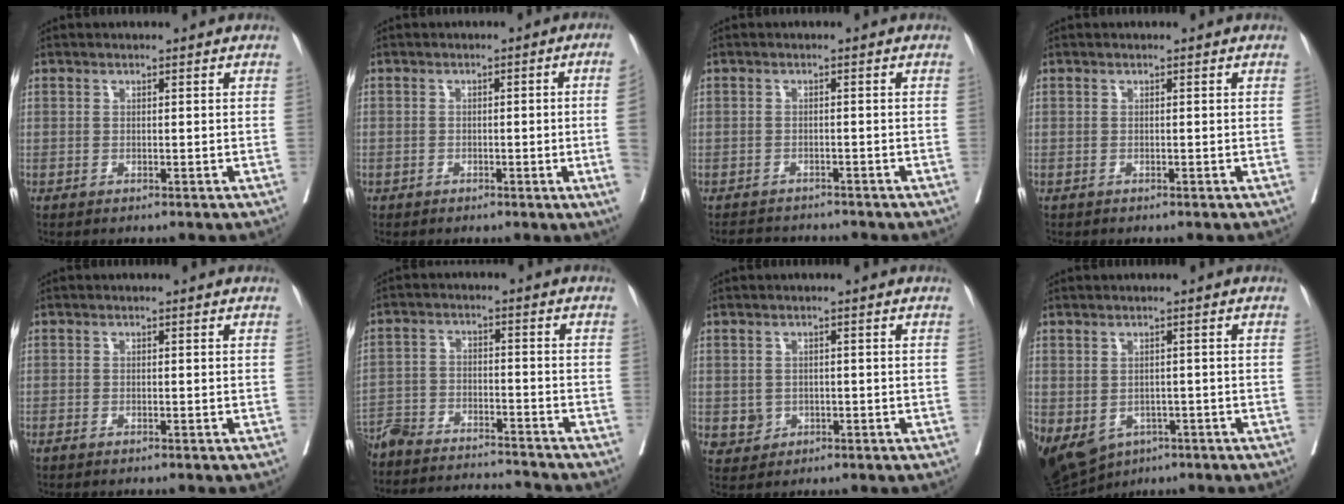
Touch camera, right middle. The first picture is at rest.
{"total": 4.9, "force": [-1.0, -0.8, 4.7], "torque": [-0.054, 0.000, -0.014]}
{"total": 3.7, "force": [-3.5, 1.1, 0.1], "torque": [0.003, -0.007, -0.056]}
{"total": 0.0}
{"total": 0.7, "force": [-0.7, 0.2, 0.3], "torque": [-0.011, -0.002, -0.012]}
{"total": 18.6, "force": [-17.7, 1.6, 5.4], "torque": [-0.114, -0.011, -0.266]}
{"total": 2.7, "force": [-0.4, 2.6, 0.6], "torque": [-0.004, 0.003, 0.002]}
{"total": 15.7, "force": [-7.4, 11.9, 7.0], "torque": [-0.204, -0.014, -0.094]}